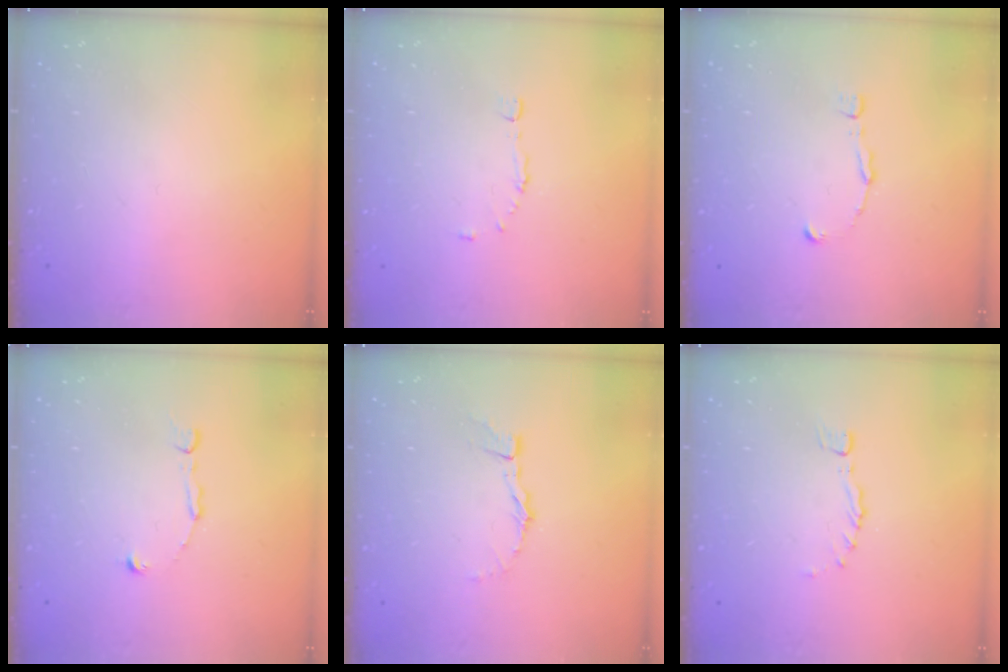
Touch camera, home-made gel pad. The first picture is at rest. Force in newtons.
{"total": 3.9, "press": 3.9, "slide": 0.3}
{"total": 1.2, "press": 1.2, "slide": 0.1}
{"total": 1.9, "press": 1.9, "slide": 0.2}
{"total": 1.6, "press": 1.6, "slide": 0.1}
{"total": 0.0}